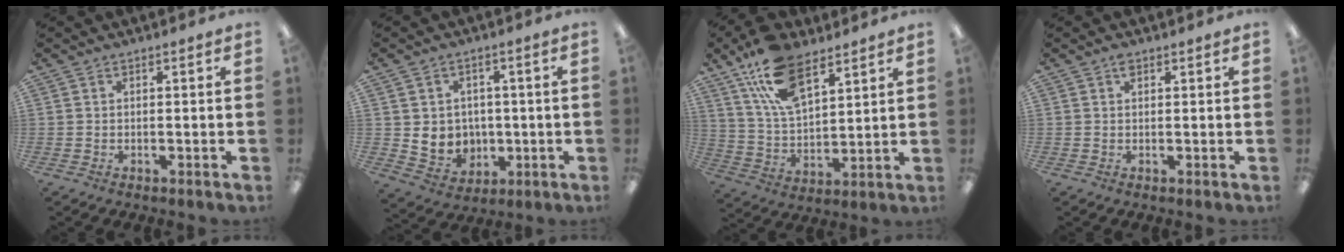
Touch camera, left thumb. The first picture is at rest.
{"total": 6.7, "force": [0.8, 6.4, 1.7], "torque": [-0.041, -0.002, 0.024]}
{"total": 16.7, "force": [10.4, 8.1, 10.2], "torque": [-0.200, -0.029, 0.192]}
{"total": 1.5, "force": [1.0, 0.7, 0.9], "torque": [-0.013, -0.002, 0.017]}